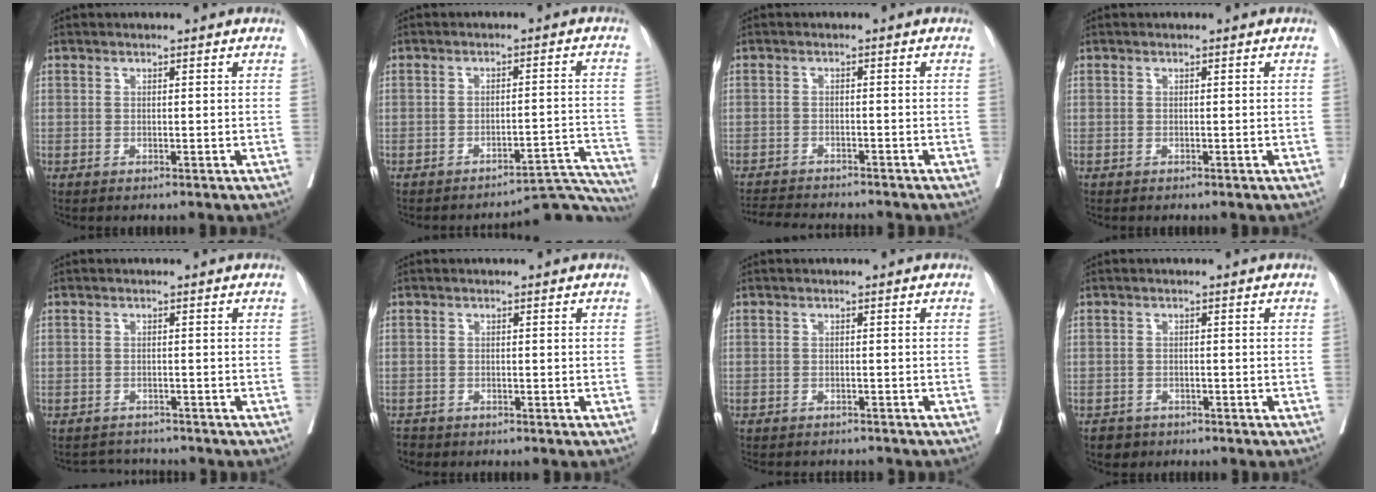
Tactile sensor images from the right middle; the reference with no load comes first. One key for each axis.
{"total": 10.9, "fx": -10.9, "fy": 0.1, "fz": 0.2, "tx": 0.029, "ty": 0.029, "tz": -0.132}
{"total": 8.4, "fx": -8.0, "fy": 1.1, "fz": 2.6, "tx": -0.038, "ty": -0.007, "tz": -0.116}
{"total": 0.0}
{"total": 3.1, "fx": -2.9, "fy": 0.5, "fz": -0.8, "tx": 0.014, "ty": -0.005, "tz": -0.045}
{"total": 1.6, "fx": -1.4, "fy": 0.7, "fz": -0.1, "tx": -0.003, "ty": -0.003, "tz": -0.023}
{"total": 6.3, "fx": -5.8, "fy": 1.7, "fz": 1.5, "tx": -0.016, "ty": -0.002, "tz": -0.072}
{"total": 2.3, "fx": -1.7, "fy": 1.6, "fz": 0.0, "tx": -0.006, "ty": 0.005, "tz": -0.026}